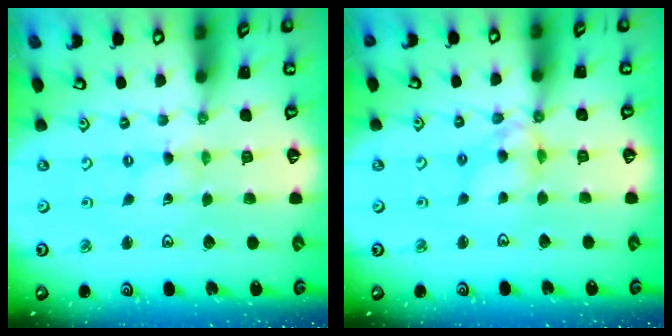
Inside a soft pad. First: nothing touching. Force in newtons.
{"total": 9.0, "press": 9.0, "slide": 0.8}